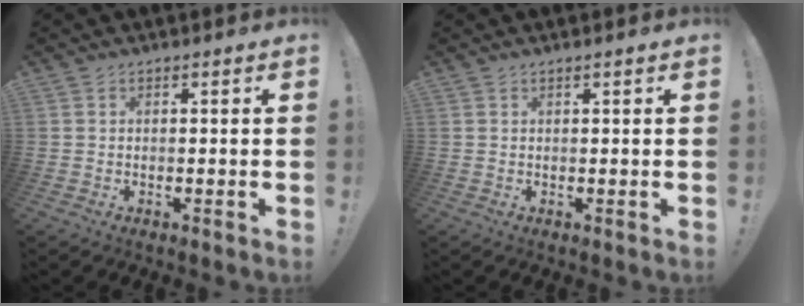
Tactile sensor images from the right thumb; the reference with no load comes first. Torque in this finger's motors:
{"motor_torque": [0.10, 0.01, -0.29, 0.18, 0.11]}